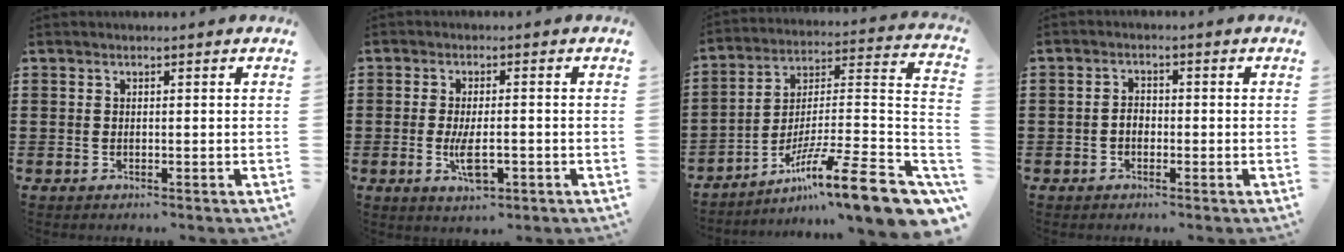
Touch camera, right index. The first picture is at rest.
{"total": 5.0, "force": [-1.4, 1.8, 4.5], "torque": [-0.089, -0.001, -0.028]}
{"total": 14.2, "force": [-9.0, 1.3, 10.9], "torque": [-0.174, 0.011, -0.159]}
{"total": 2.0, "force": [-0.6, 1.4, 1.3], "torque": [-0.027, 0.004, -0.013]}